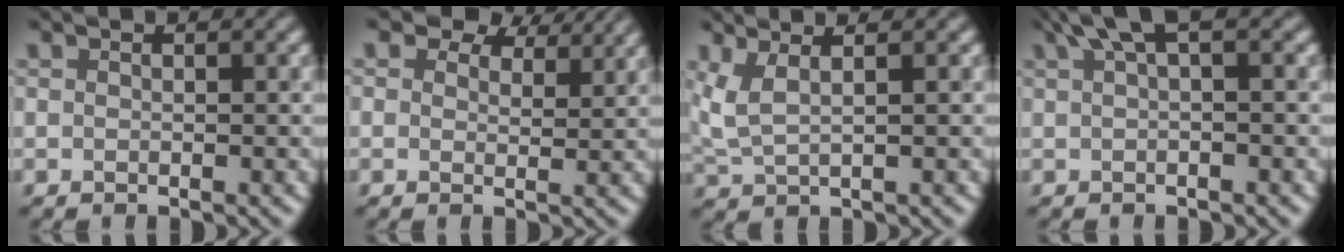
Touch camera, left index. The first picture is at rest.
{"total": 5.7, "force": [4.5, 2.4, 2.4], "torque": [-0.043, 0.006, 0.059]}
{"total": 2.5, "force": [1.3, 0.7, 2.0], "torque": [-0.049, 0.004, 0.031]}
{"total": 2.8, "force": [1.5, 0.4, 2.4], "torque": [-0.035, 0.011, 0.026]}